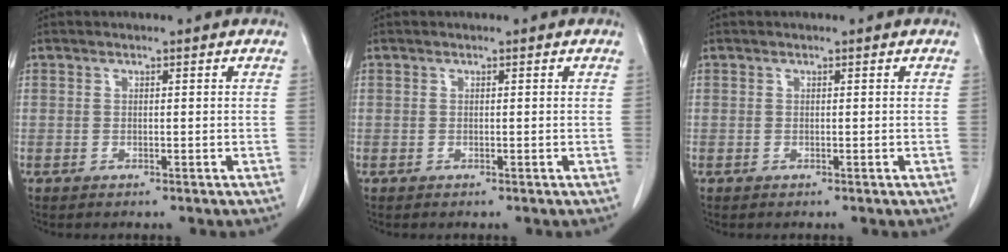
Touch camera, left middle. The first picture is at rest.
{"total": 0.0}
{"total": 0.0}